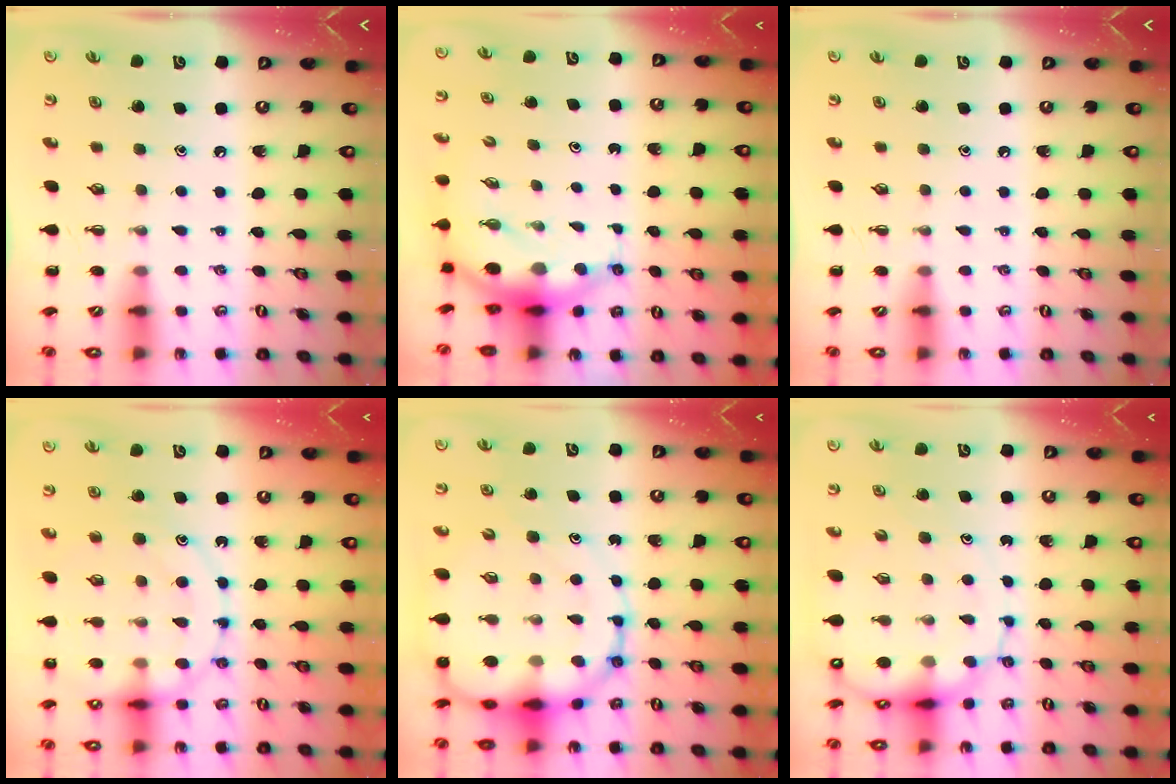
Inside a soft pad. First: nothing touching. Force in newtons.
{"total": 6.9, "press": 6.7, "slide": 1.8}
{"total": 0.0}
{"total": 15.7, "press": 15.6, "slide": 1.9}
{"total": 18.5, "press": 18.0, "slide": 4.6}
{"total": 12.3, "press": 11.8, "slide": 3.7}